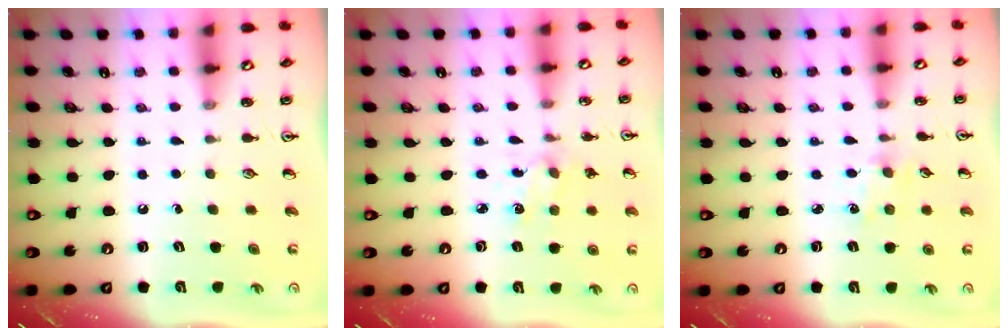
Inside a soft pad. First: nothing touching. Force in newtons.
{"total": 1.9, "press": 1.9, "slide": 0.4}
{"total": 2.0, "press": 2.0, "slide": 0.4}